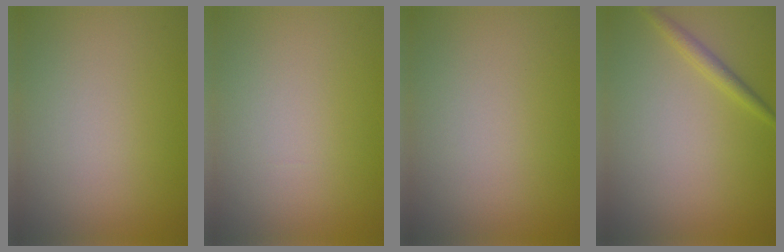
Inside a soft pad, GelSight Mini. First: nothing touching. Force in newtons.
{"total": 0.0}
{"total": 0.0}
{"total": 1.5, "press": 1.5, "slide": 0.0}